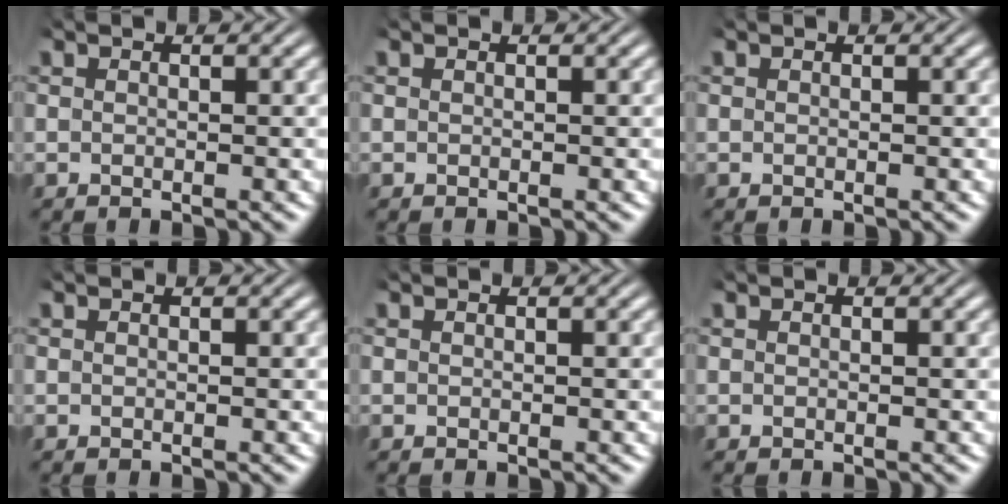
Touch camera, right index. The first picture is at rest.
{"total": 0.0}
{"total": 0.0}
{"total": 0.0}
{"total": 0.0}
{"total": 0.0}